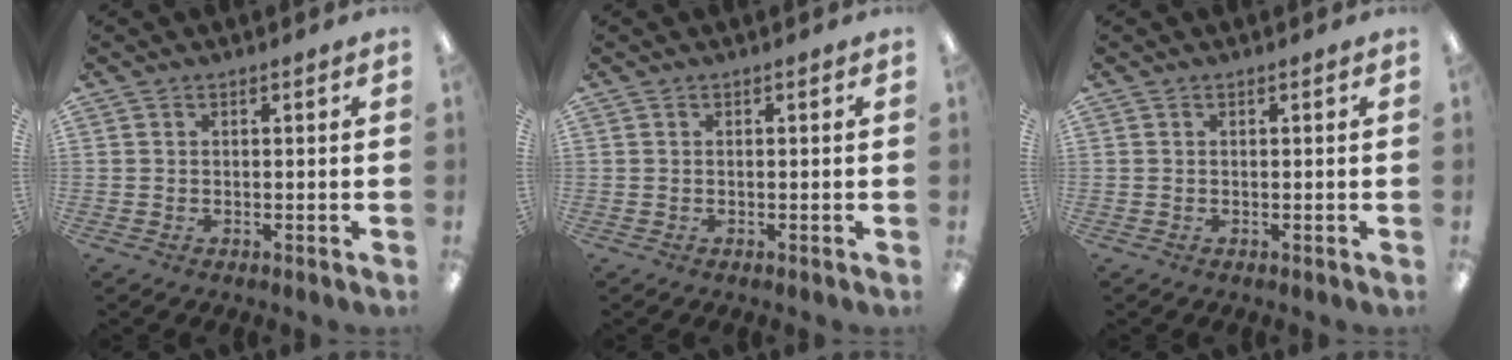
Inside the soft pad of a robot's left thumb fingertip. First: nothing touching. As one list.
[{"total": 0.0}, {"total": 0.0}]